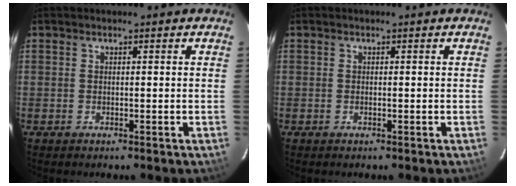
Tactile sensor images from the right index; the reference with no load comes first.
{"total": 0.0}